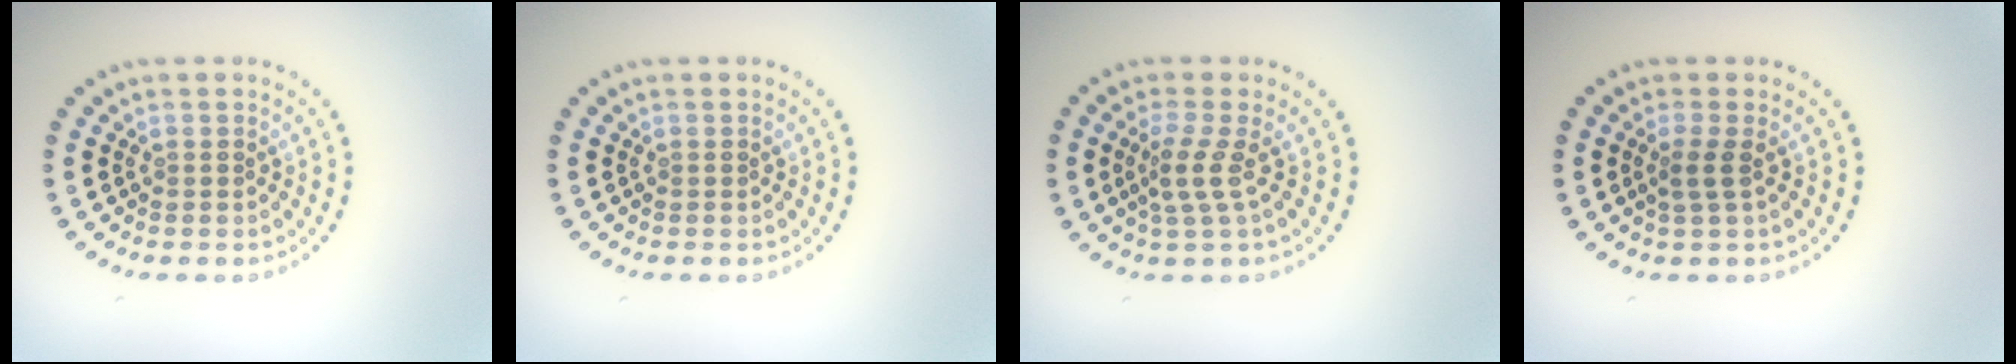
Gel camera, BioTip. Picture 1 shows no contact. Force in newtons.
{"total": 0.0}
{"total": 2.4, "press": 1.6, "slide": 1.8}
{"total": 1.5, "press": 1.0, "slide": 1.1}